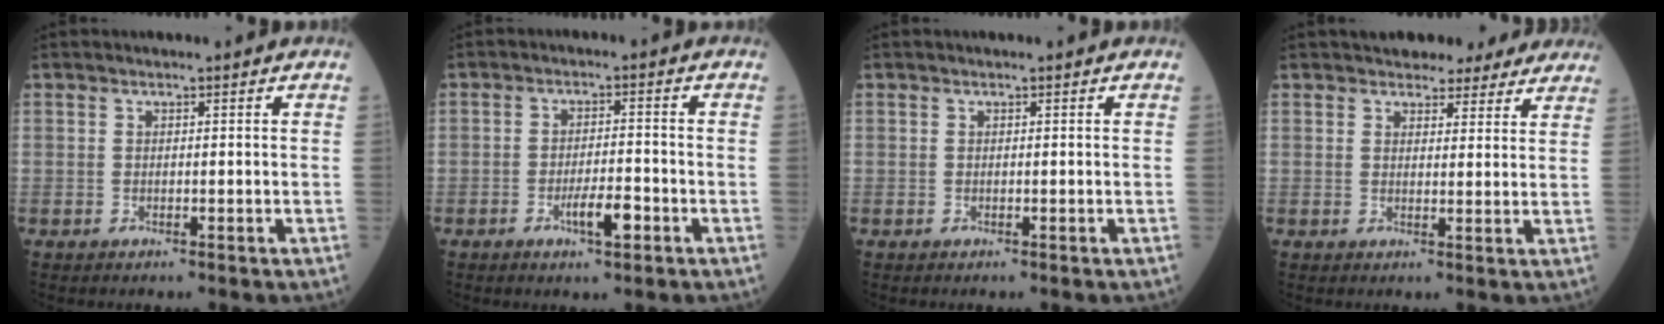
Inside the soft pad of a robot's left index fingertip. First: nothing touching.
{"total": 4.6, "force": [-2.2, 1.0, 3.9], "torque": [-0.070, 0.001, -0.037]}
{"total": 0.0}
{"total": 8.8, "force": [7.8, 3.4, 2.1], "torque": [-0.006, 0.012, 0.080]}